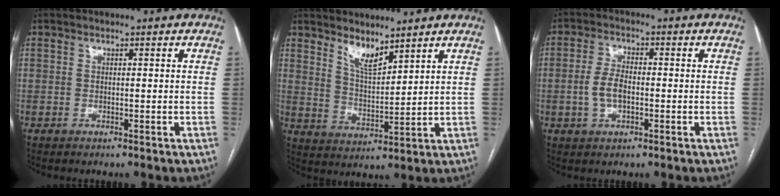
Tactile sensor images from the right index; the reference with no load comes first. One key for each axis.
{"total": 5.2, "fx": 4.3, "fy": 1.3, "fz": 2.7, "tx": -0.055, "ty": -0.012, "tz": 0.088}
{"total": 4.5, "fx": -0.8, "fy": 2.2, "fz": 3.8, "tx": -0.087, "ty": 0.009, "tz": -0.013}